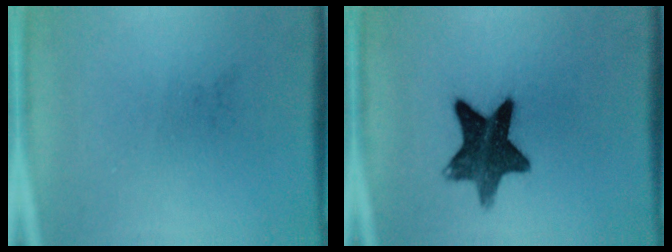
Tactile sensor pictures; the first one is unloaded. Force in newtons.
{"total": 11.9}